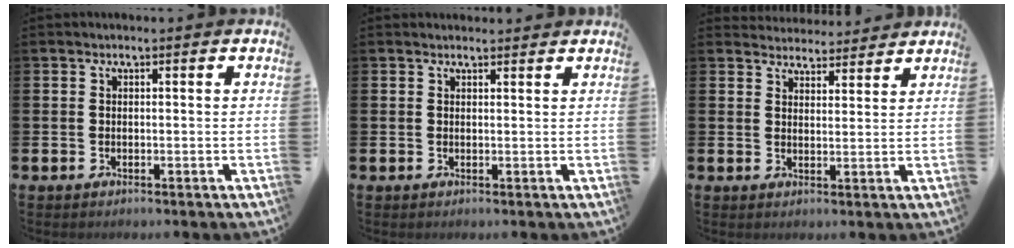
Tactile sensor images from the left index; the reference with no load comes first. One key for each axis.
{"total": 1.1, "fx": 1.0, "fy": 0.3, "fz": 0.1, "tx": 0.009, "ty": -0.002, "tz": 0.016}
{"total": 3.8, "fx": 3.7, "fy": 0.9, "fz": -0.3, "tx": -0.001, "ty": -0.022, "tz": 0.067}